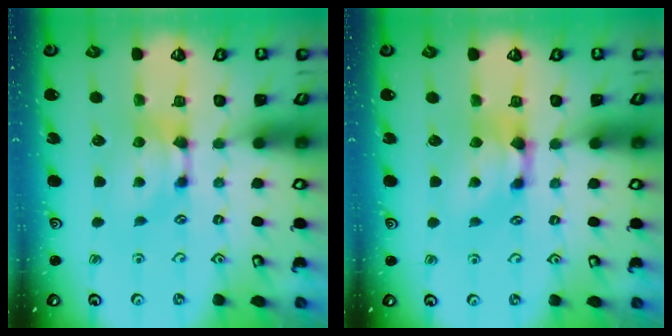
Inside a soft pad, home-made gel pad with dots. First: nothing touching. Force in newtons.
{"total": 1.3, "press": 0.5, "slide": 1.2}